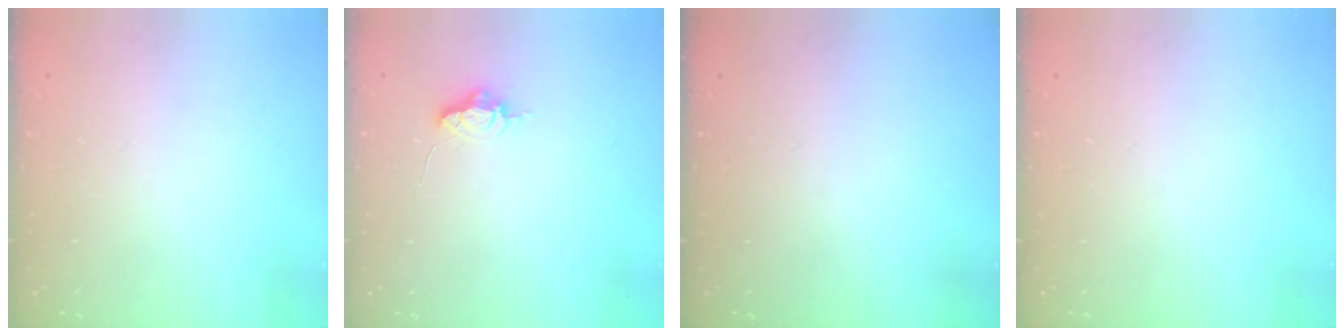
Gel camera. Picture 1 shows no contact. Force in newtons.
{"total": 5.3, "press": 5.3, "slide": 0.4}
{"total": 0.0}
{"total": 0.0}